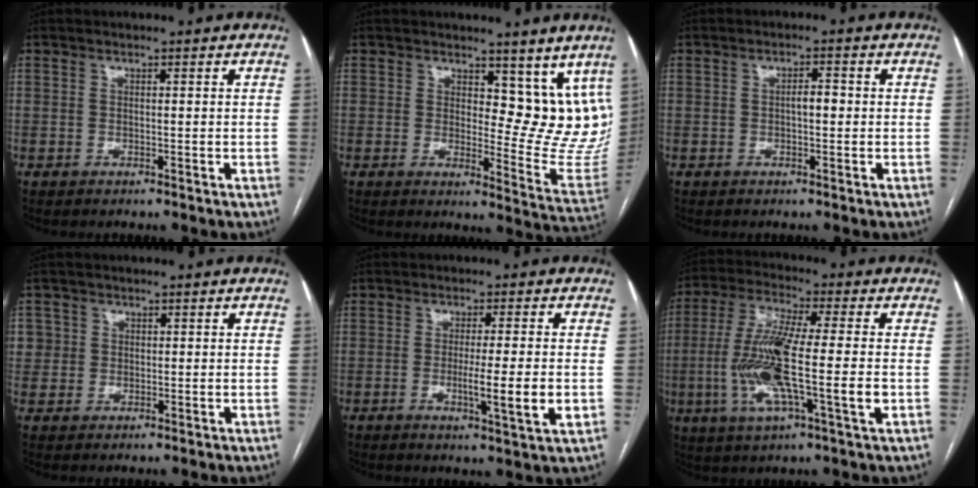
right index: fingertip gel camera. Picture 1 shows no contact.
{"total": 11.1, "force": [7.6, 5.2, 6.2], "torque": [-0.060, -0.024, 0.091]}
{"total": 2.1, "force": [-0.1, 0.8, 2.0], "torque": [-0.031, 0.005, -0.002]}
{"total": 3.8, "force": [1.0, 3.7, 0.2], "torque": [0.010, 0.011, 0.021]}
{"total": 7.1, "force": [-1.4, -0.3, 7.0], "torque": [-0.112, -0.017, -0.023]}
{"total": 15.0, "force": [-2.2, 1.2, 14.8], "torque": [-0.296, -0.008, -0.046]}